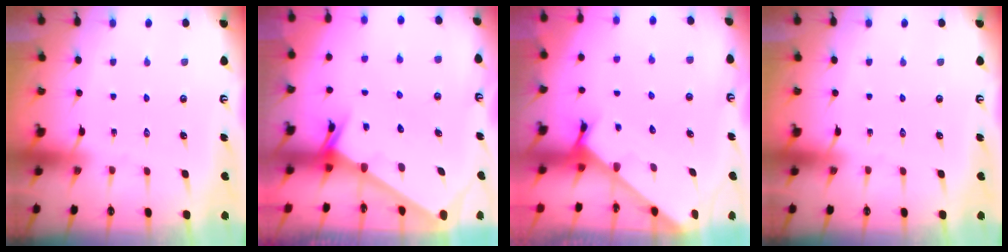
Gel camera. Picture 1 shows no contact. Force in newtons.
{"total": 2.3, "press": 2.3, "slide": 0.1}
{"total": 3.5, "press": 3.5, "slide": 0.4}
{"total": 0.0}